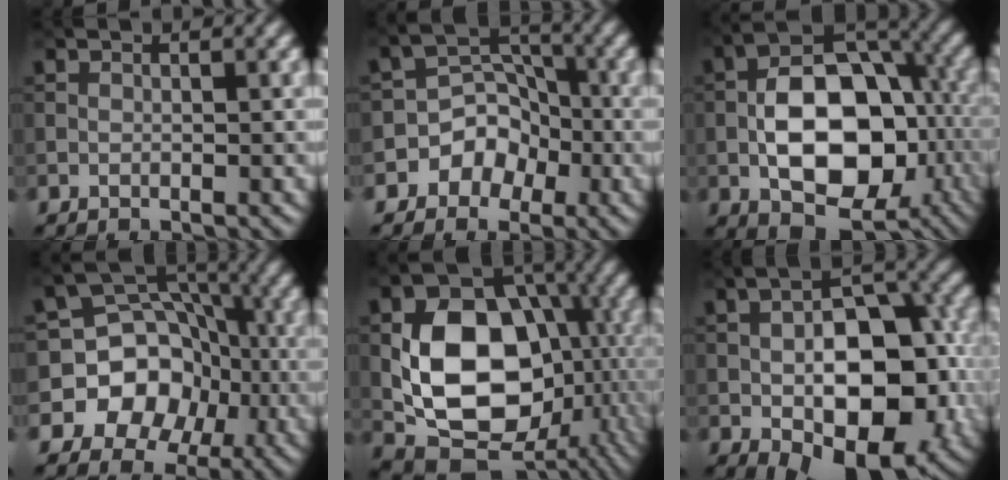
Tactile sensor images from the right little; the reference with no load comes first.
{"total": 4.8, "force": [-2.6, 3.8, 1.4], "torque": [0.010, 0.017, -0.063]}
{"total": 13.7, "force": [-3.3, 8.3, 10.5], "torque": [-0.162, 0.000, -0.061]}
{"total": 9.8, "force": [-3.4, 8.7, 3.0], "torque": [-0.032, 0.005, -0.087]}
{"total": 14.6, "force": [-1.1, 10.7, 9.9], "torque": [-0.173, -0.028, -0.016]}
{"total": 13.1, "force": [-2.6, 7.6, 10.4], "torque": [-0.146, -0.017, -0.033]}